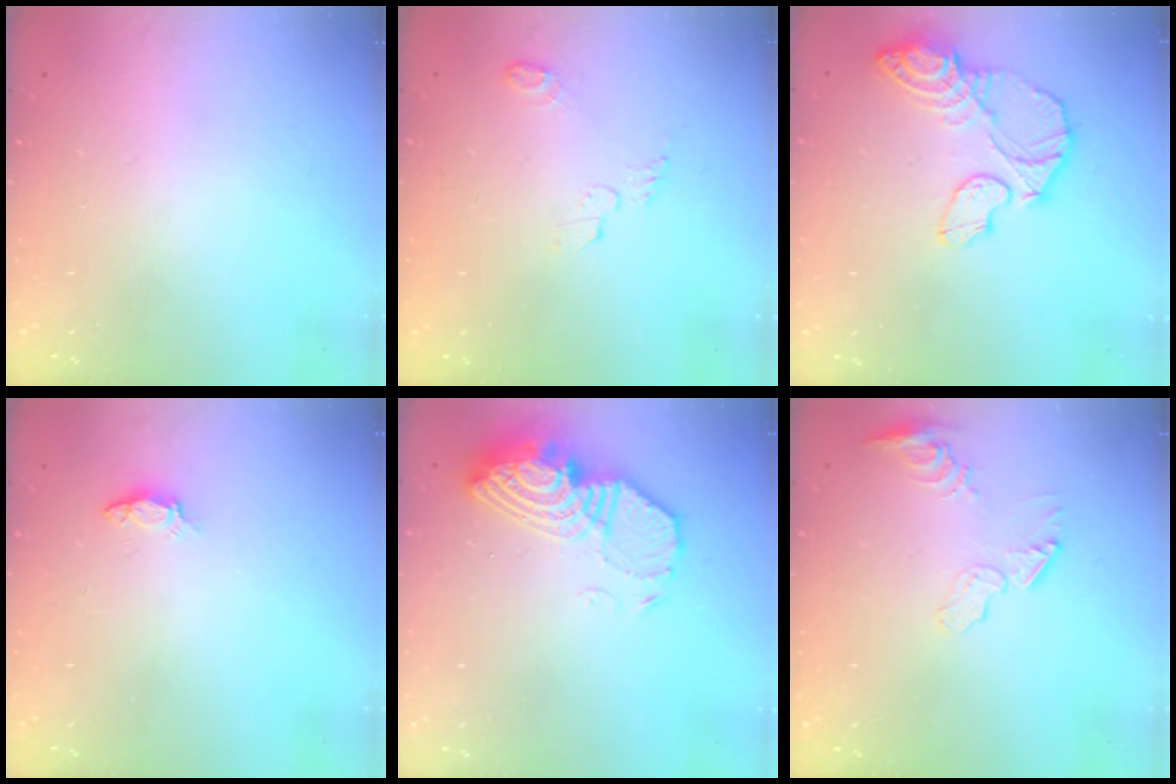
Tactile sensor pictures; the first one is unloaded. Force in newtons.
{"total": 5.4, "press": 5.4, "slide": 0.5}
{"total": 11.9, "press": 11.9, "slide": 1.0}
{"total": 4.1, "press": 4.1, "slide": 0.5}
{"total": 14.0, "press": 14.0, "slide": 1.0}
{"total": 8.1, "press": 8.1, "slide": 0.5}